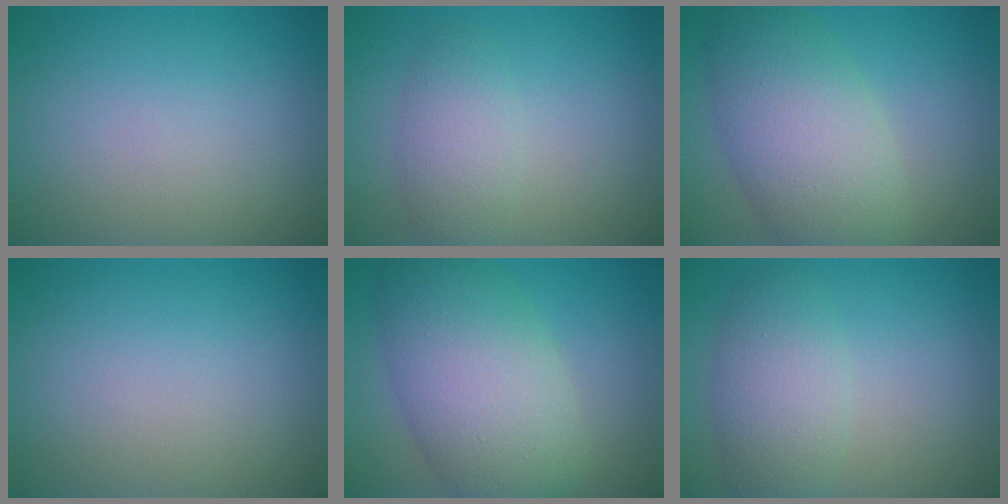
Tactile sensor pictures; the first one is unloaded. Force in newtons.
{"total": 3.0, "press": 3.0, "slide": 0.1}
{"total": 8.1, "press": 8.1, "slide": 0.3}
{"total": 0.0}
{"total": 9.4, "press": 9.4, "slide": 0.5}
{"total": 4.2, "press": 4.1, "slide": 0.3}